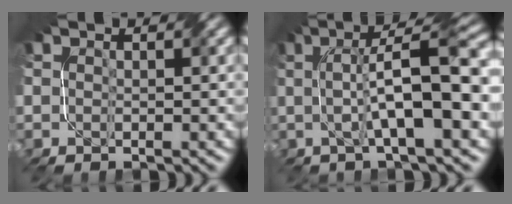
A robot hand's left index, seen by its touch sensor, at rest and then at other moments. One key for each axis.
{"total": 9.9, "fx": 0.7, "fy": 2.2, "fz": 9.6, "tx": -0.138, "ty": 0.012, "tz": 0.010}